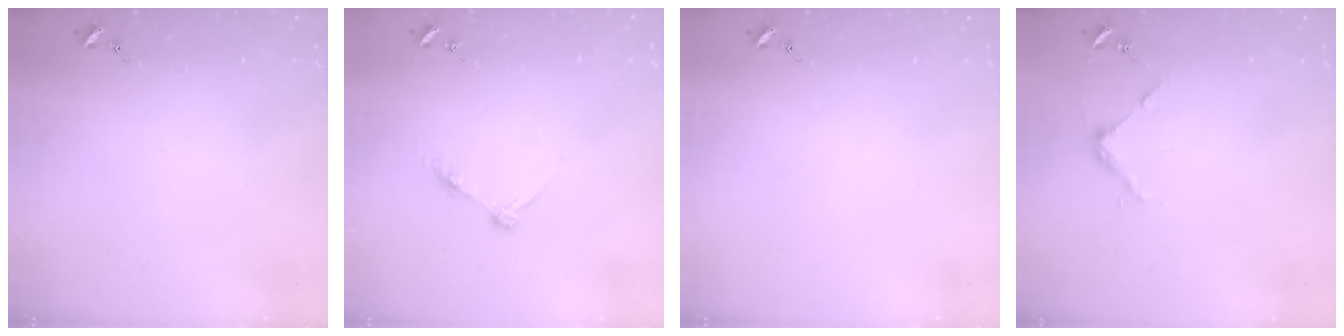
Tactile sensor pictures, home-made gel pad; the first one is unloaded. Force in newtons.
{"total": 5.1, "press": 5.0, "slide": 0.8}
{"total": 0.0}
{"total": 3.7, "press": 3.7, "slide": 0.3}